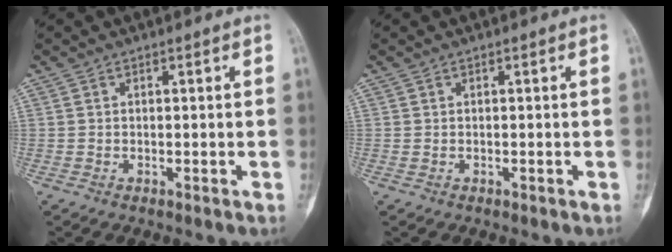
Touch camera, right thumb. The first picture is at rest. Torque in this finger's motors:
{"motor_torque": [0.20, -0.03, -0.33, -0.06, -0.03]}